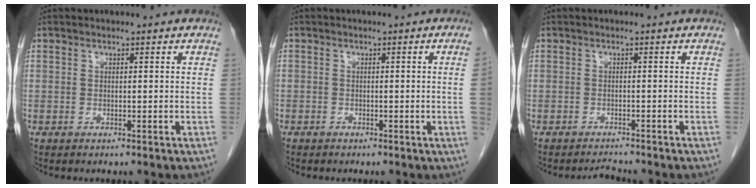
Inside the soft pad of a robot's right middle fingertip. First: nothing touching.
{"total": 1.5, "force": [-0.3, -0.6, 1.3], "torque": [-0.011, 0.001, -0.007]}
{"total": 1.5, "force": [-1.5, -0.3, -0.1], "torque": [-0.004, -0.013, -0.020]}